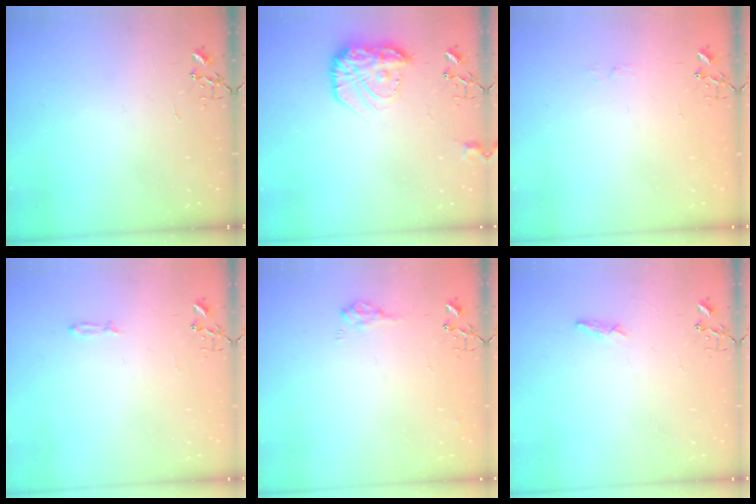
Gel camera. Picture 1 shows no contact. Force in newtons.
{"total": 15.1, "press": 15.0, "slide": 1.0}
{"total": 3.6, "press": 3.6, "slide": 0.4}
{"total": 3.5, "press": 3.5, "slide": 0.5}
{"total": 8.8, "press": 8.7, "slide": 1.0}
{"total": 5.9, "press": 5.8, "slide": 0.7}